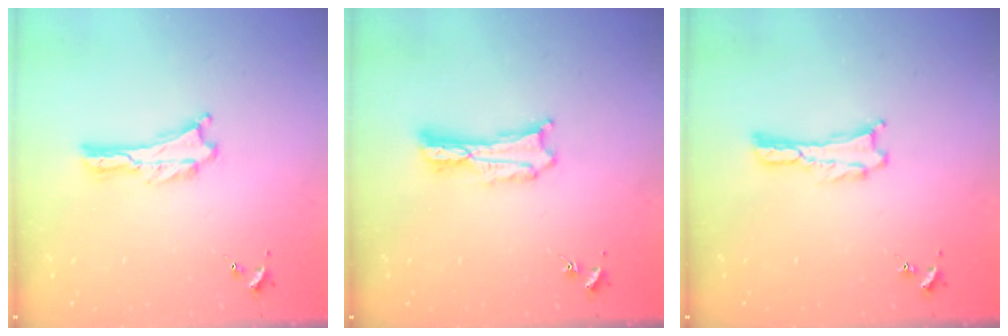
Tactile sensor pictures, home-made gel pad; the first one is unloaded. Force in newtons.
{"total": 1.8, "press": 1.8, "slide": 0.3}
{"total": 0.0}